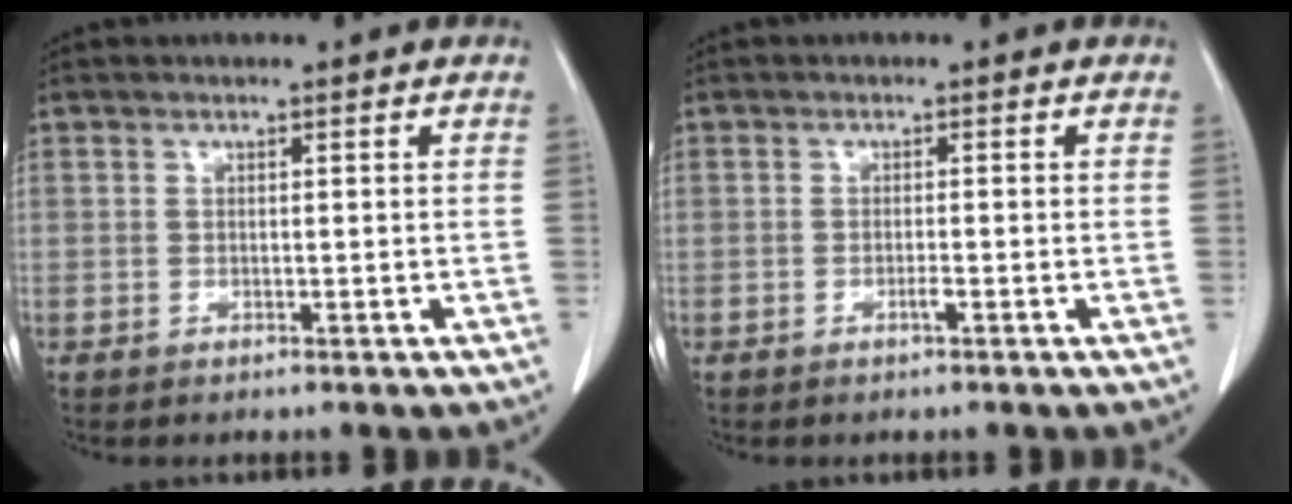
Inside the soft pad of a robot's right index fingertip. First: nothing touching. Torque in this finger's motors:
{"motor_torque": [0.54, 0.05, 0.15, 0.04]}